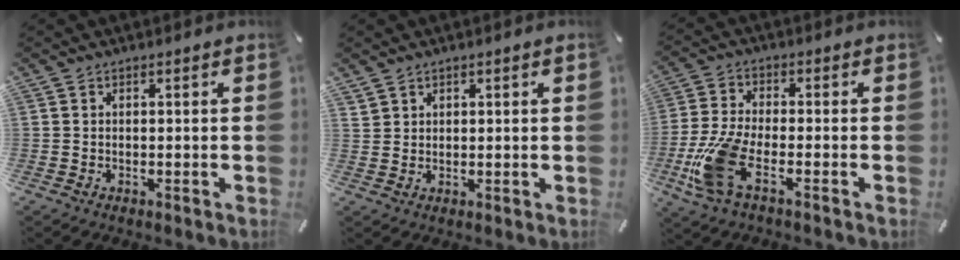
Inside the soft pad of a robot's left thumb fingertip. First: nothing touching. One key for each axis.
{"total": 1.9, "fx": 1.4, "fy": 1.2, "fz": 0.2, "tx": -0.005, "ty": -0.003, "tz": 0.029}
{"total": 11.3, "fx": -4.3, "fy": 4.6, "fz": 9.4, "tx": -0.219, "ty": -0.011, "tz": -0.083}